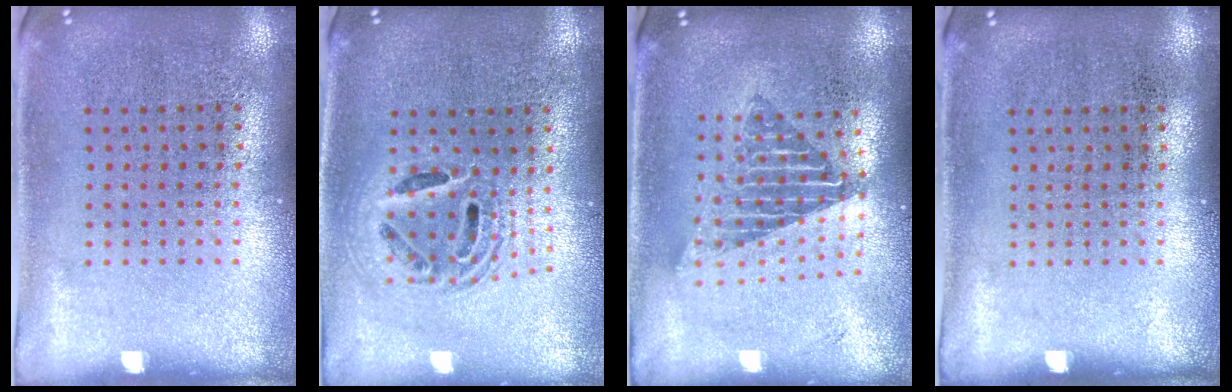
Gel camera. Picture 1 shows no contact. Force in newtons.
{"total": 1.7, "press": 1.5, "slide": 1.0}
{"total": 1.7, "press": 1.3, "slide": 1.1}
{"total": 0.0}